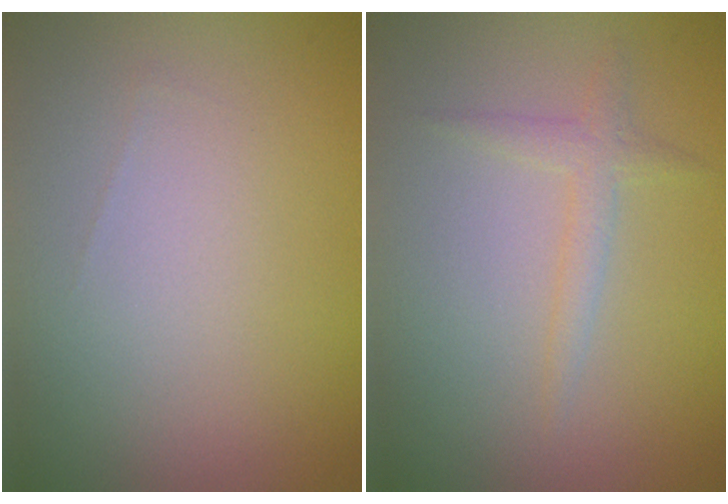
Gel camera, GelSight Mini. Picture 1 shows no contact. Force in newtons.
{"total": 1.5, "press": 1.5, "slide": 0.1}